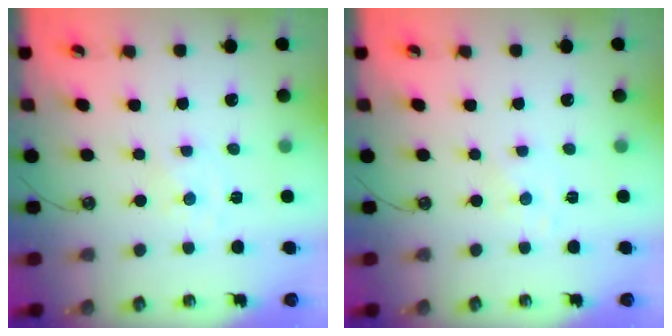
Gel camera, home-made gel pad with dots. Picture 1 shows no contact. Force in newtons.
{"total": 0.0}